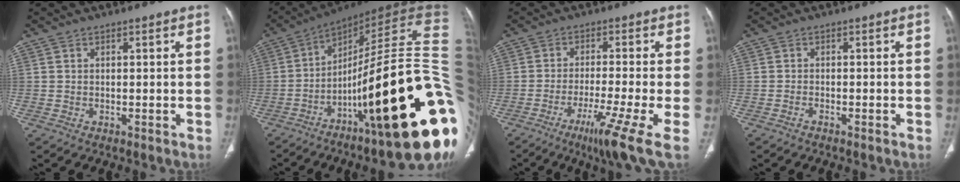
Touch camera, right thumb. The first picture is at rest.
{"total": 38.6, "force": [-8.2, 8.9, 36.7], "torque": [-0.454, 0.040, -0.126]}
{"total": 10.6, "force": [-4.7, -0.1, 9.5], "torque": [-0.171, -0.008, -0.079]}
{"total": 0.7, "force": [-0.6, 0.2, 0.2], "torque": [-0.009, 0.006, -0.009]}